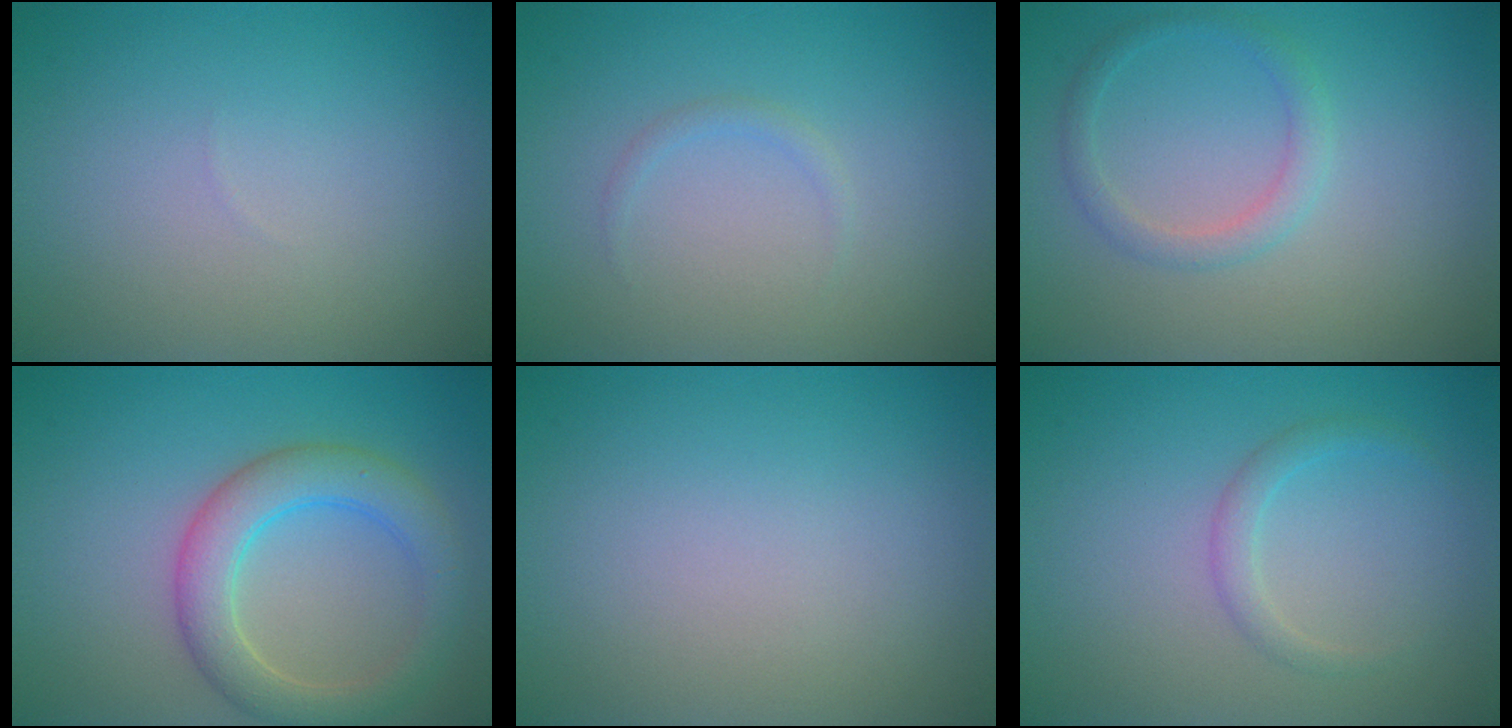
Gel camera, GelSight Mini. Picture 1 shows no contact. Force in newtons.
{"total": 0.7, "press": 0.7, "slide": 0.1}
{"total": 1.9, "press": 1.9, "slide": 0.1}
{"total": 4.9, "press": 4.9, "slide": 0.3}
{"total": 0.0}
{"total": 1.4, "press": 1.4, "slide": 0.1}